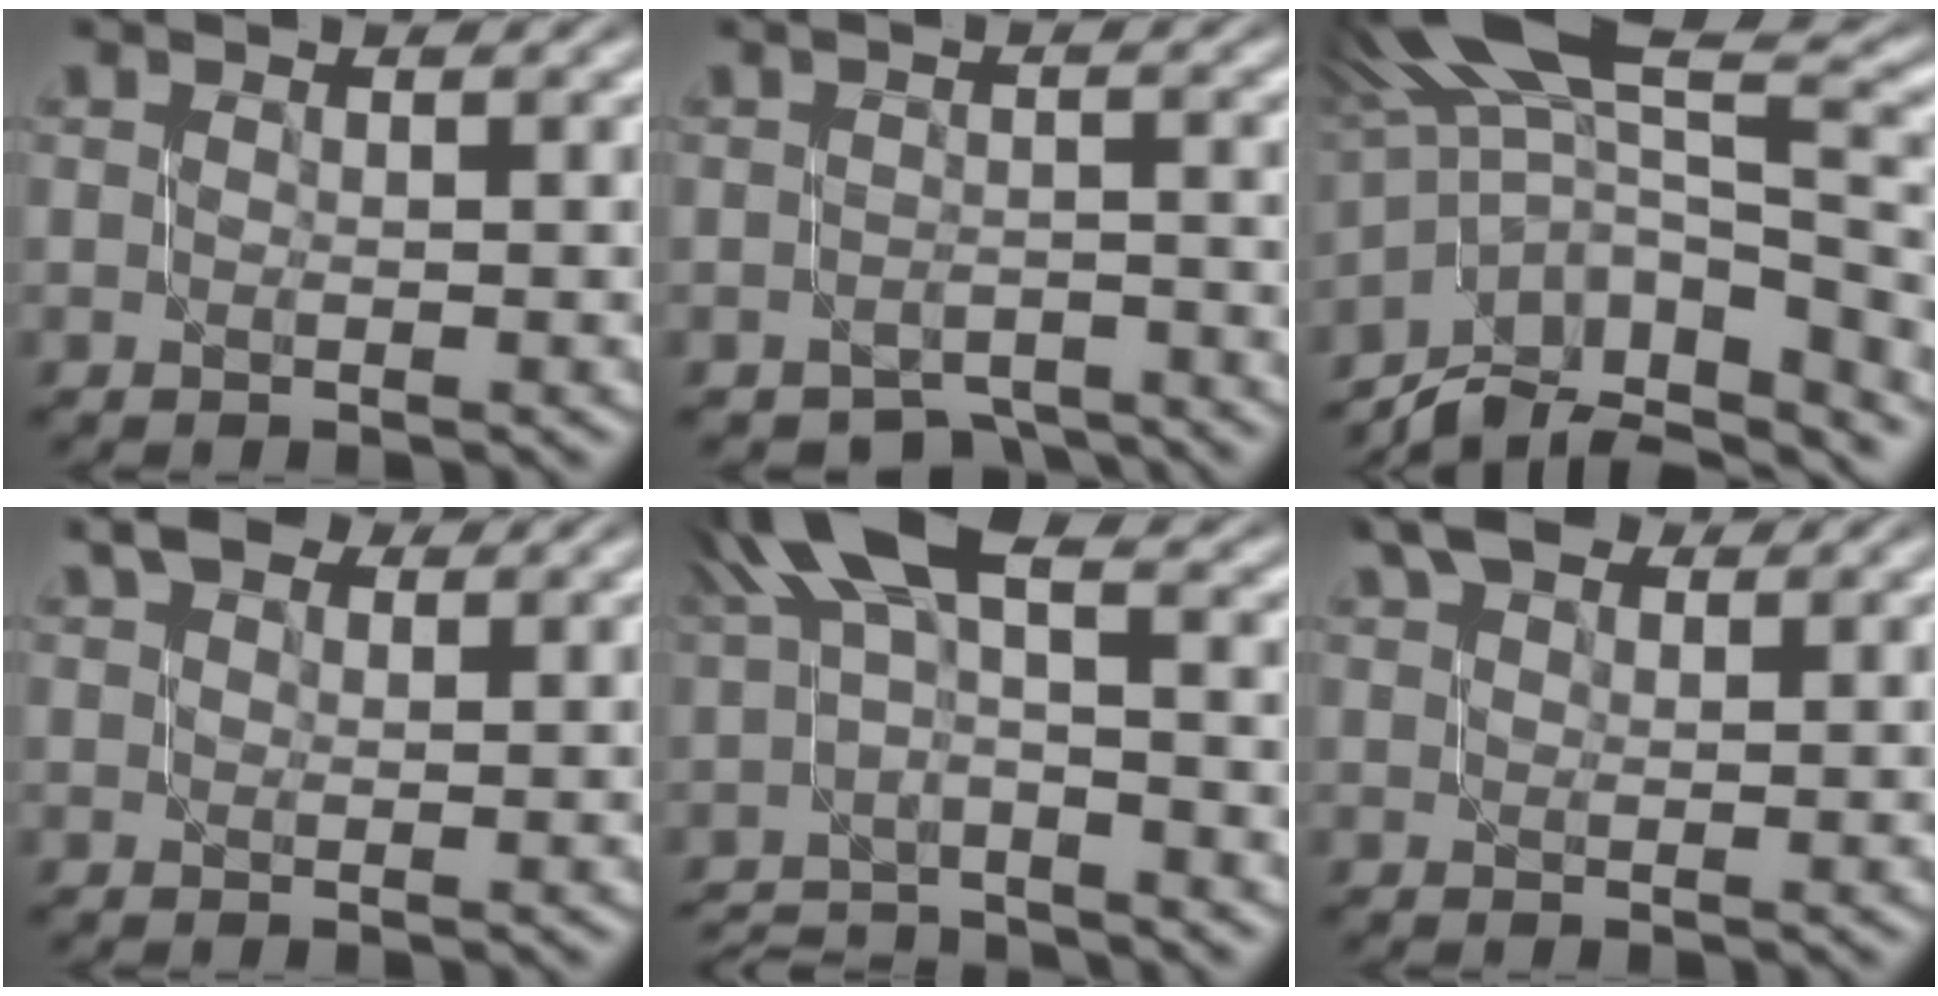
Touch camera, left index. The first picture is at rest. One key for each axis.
{"total": 2.9, "fx": -2.8, "fy": 0.4, "fz": 0.2, "tx": -0.003, "ty": -0.005, "tz": -0.042}
{"total": 10.6, "fx": -6.0, "fy": 3.2, "fz": 8.2, "tx": -0.136, "ty": 0.028, "tz": -0.094}
{"total": 3.4, "fx": 2.6, "fy": 1.6, "fz": 1.6, "tx": -0.028, "ty": 0.011, "tz": 0.042}
{"total": 6.7, "fx": -2.1, "fy": 1.6, "fz": 6.1, "tx": -0.105, "ty": 0.023, "tz": -0.045}
{"total": 3.9, "fx": 3.0, "fy": 1.6, "fz": 1.8, "tx": -0.031, "ty": 0.015, "tz": 0.053}